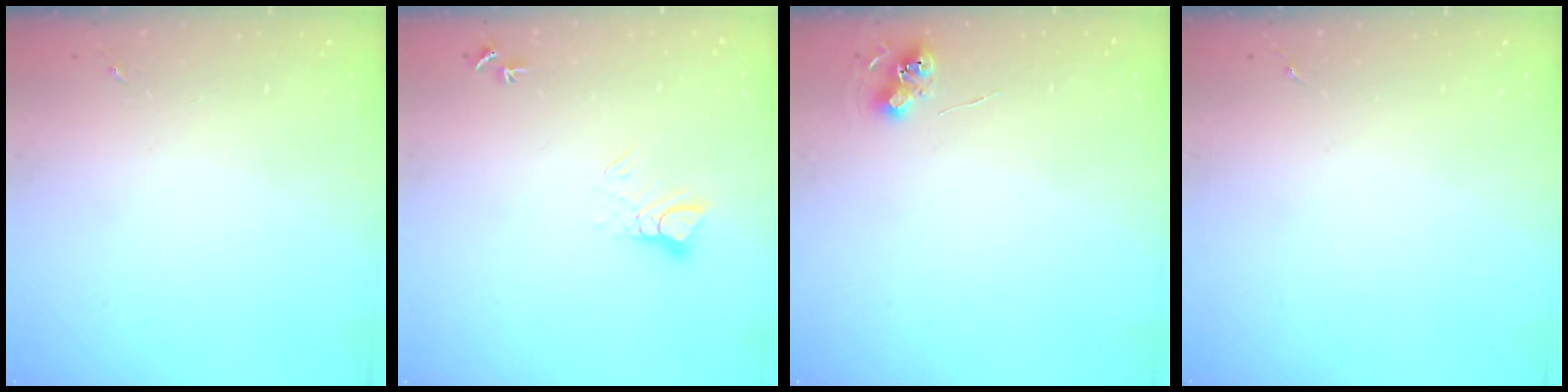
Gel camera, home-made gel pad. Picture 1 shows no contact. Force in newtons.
{"total": 4.3, "press": 4.3, "slide": 0.2}
{"total": 6.2, "press": 6.2, "slide": 0.5}
{"total": 0.0}